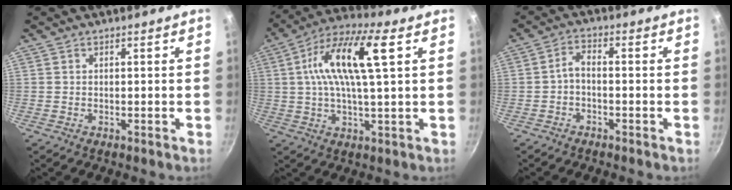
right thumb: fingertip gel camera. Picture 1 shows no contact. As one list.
[{"total": 15.3, "force": [3.9, 4.2, 14.1], "torque": [-0.280, 0.021, 0.064]}, {"total": 3.1, "force": [-1.0, 1.5, 2.5], "torque": [-0.044, 0.021, -0.025]}]